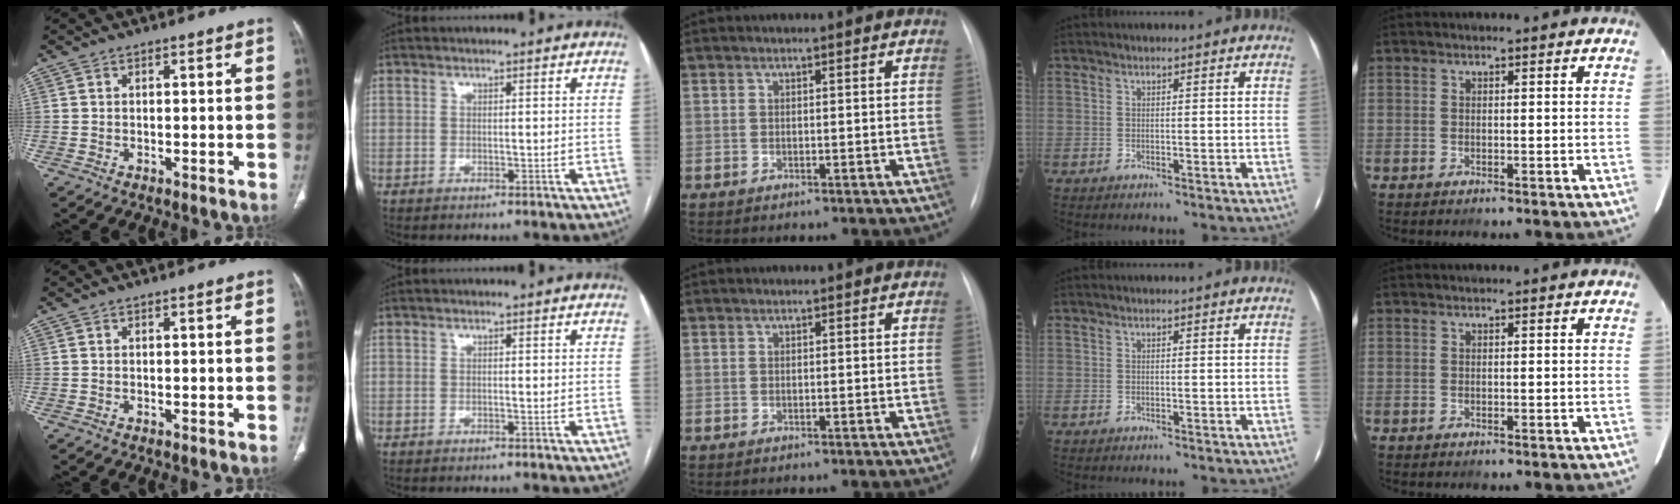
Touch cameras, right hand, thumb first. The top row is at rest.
{}